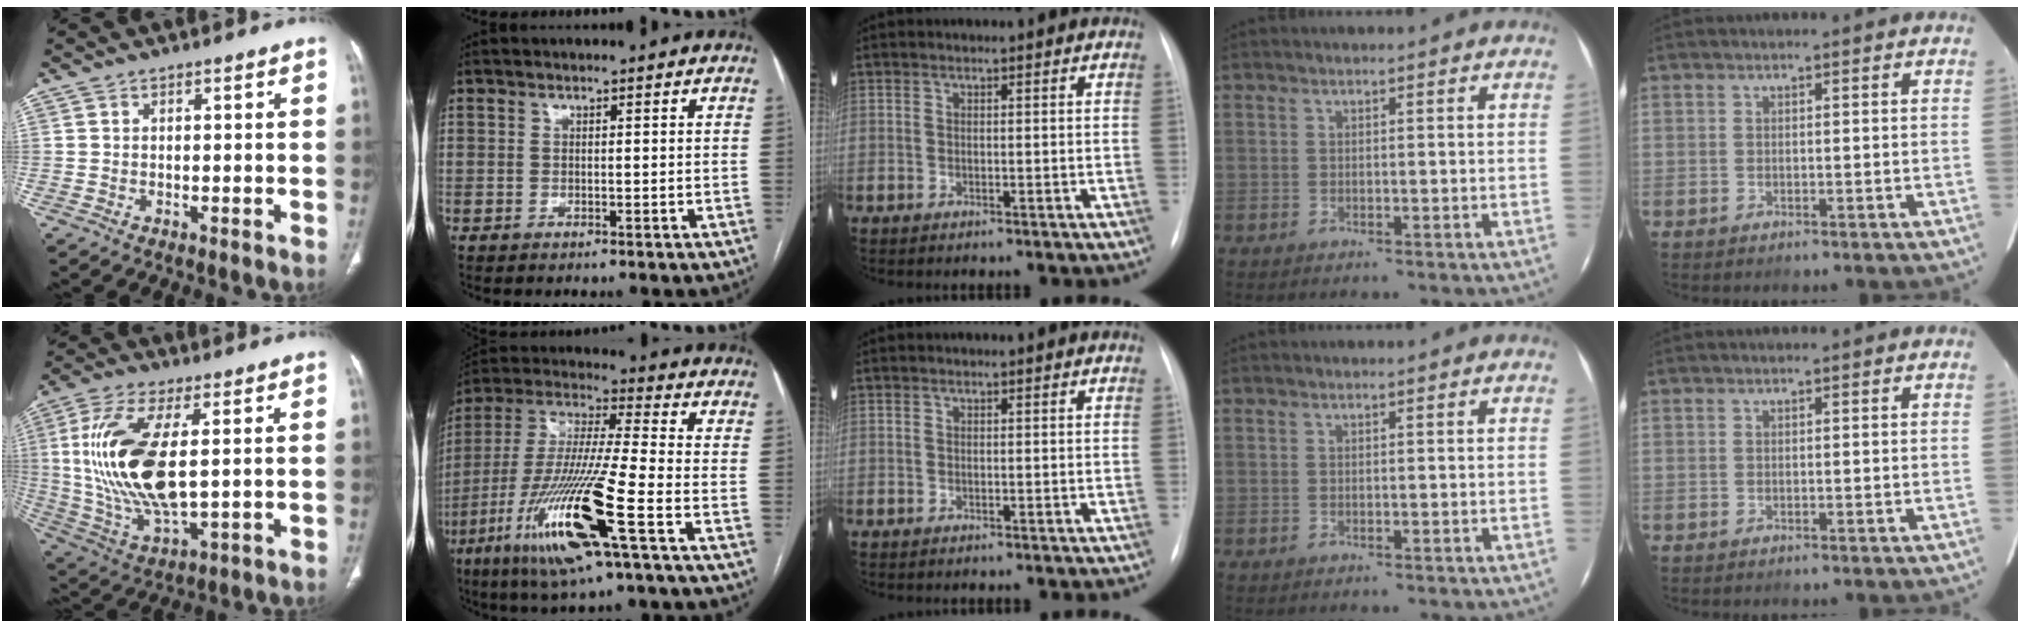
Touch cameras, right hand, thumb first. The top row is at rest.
{"thumb": {"total": 18.9, "force": [2.1, 7.9, 17.1], "torque": [-0.362, -0.016, 0.049]}, "index": {"total": 19.5, "force": [-8.5, 0.7, 17.5], "torque": [-0.385, -0.037, -0.161]}}